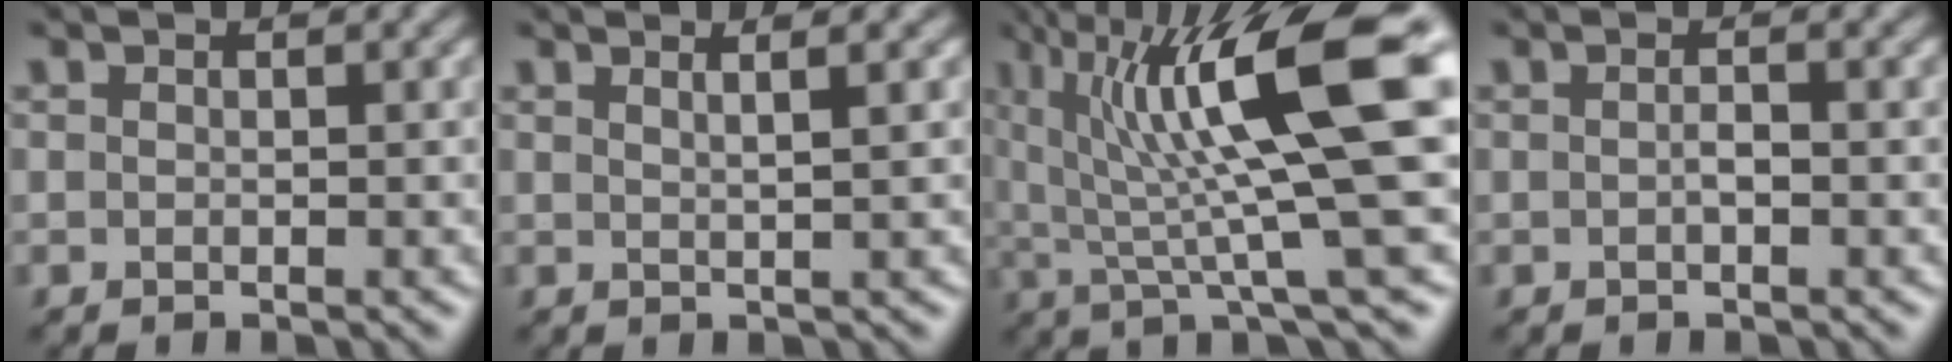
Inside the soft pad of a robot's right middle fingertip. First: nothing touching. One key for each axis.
{"total": 2.1, "fx": 1.2, "fy": 0.6, "fz": 1.6, "tx": -0.019, "ty": 0.009, "tz": 0.000}
{"total": 13.7, "fx": 4.5, "fy": 2.4, "fz": 12.7, "tx": -0.194, "ty": 0.012, "tz": 0.080}
{"total": 0.9, "fx": -0.2, "fy": 0.1, "fz": 0.8, "tx": -0.019, "ty": 0.001, "tz": -0.002}